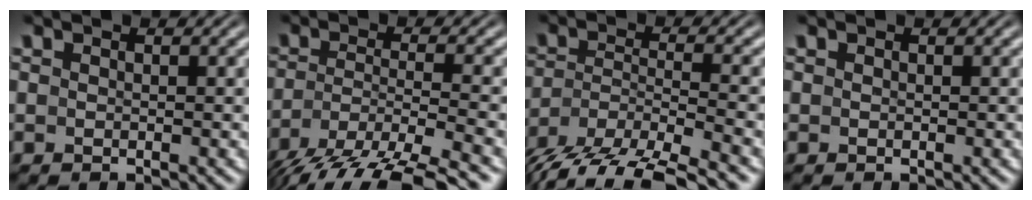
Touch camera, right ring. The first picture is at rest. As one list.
[{"total": 9.6, "force": [-6.3, 3.9, 6.2], "torque": [-0.124, -0.047, -0.067]}, {"total": 9.6, "force": [-6.2, 4.9, 5.5], "torque": [-0.121, -0.037, -0.080]}, {"total": 0.0}]